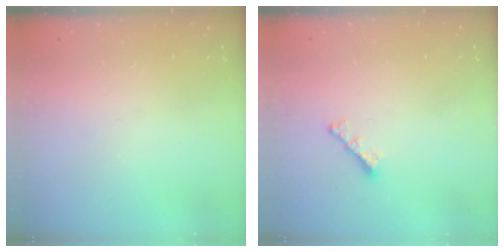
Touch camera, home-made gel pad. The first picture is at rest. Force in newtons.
{"total": 3.2, "press": 3.2, "slide": 0.7}